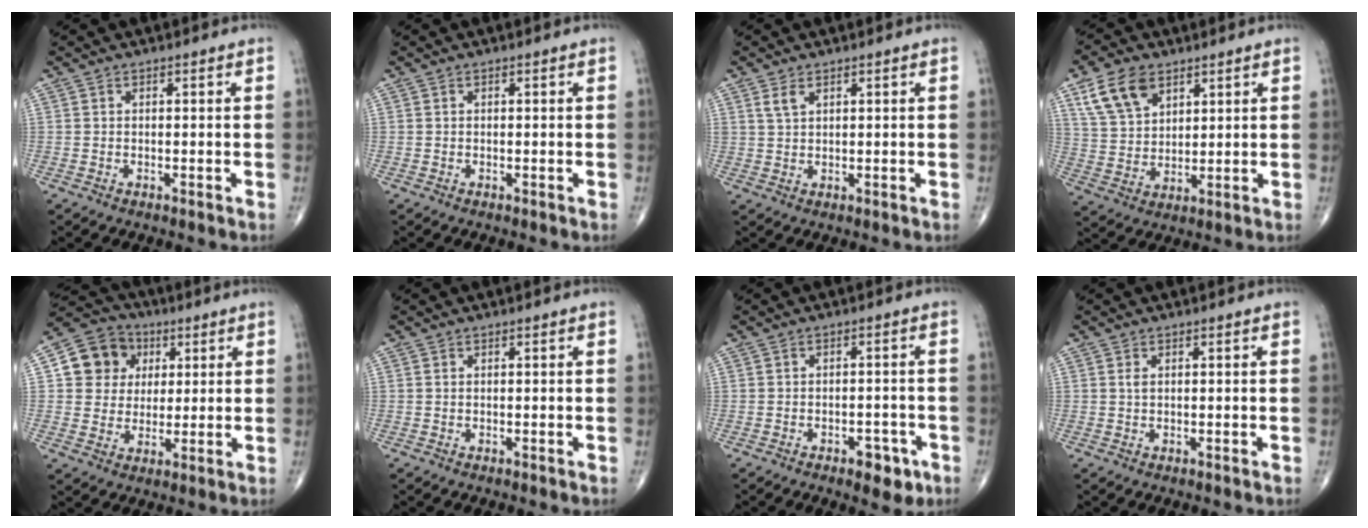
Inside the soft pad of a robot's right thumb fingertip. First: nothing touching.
{"total": 0.0}
{"total": 2.4, "force": [1.4, 1.2, 1.5], "torque": [-0.028, -0.001, 0.034]}
{"total": 10.3, "force": [5.7, 6.3, 5.9], "torque": [-0.096, -0.020, 0.116]}
{"total": 11.2, "force": [3.0, 10.1, 3.9], "torque": [-0.036, 0.002, 0.046]}
{"total": 0.0}
{"total": 5.2, "force": [-2.8, 2.8, 3.5], "torque": [-0.026, 0.014, -0.032]}
{"total": 0.8, "force": [0.3, 0.4, 0.7], "torque": [-0.013, 0.004, 0.007]}